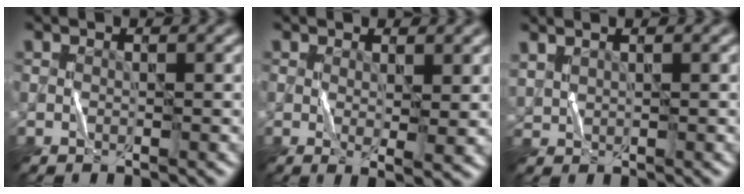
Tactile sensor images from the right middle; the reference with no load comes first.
{"total": 2.7, "force": [0.5, 0.5, 2.6], "torque": [-0.041, -0.011, 0.012]}
{"total": 1.5, "force": [1.3, 0.5, 0.5], "torque": [-0.017, 0.007, 0.034]}